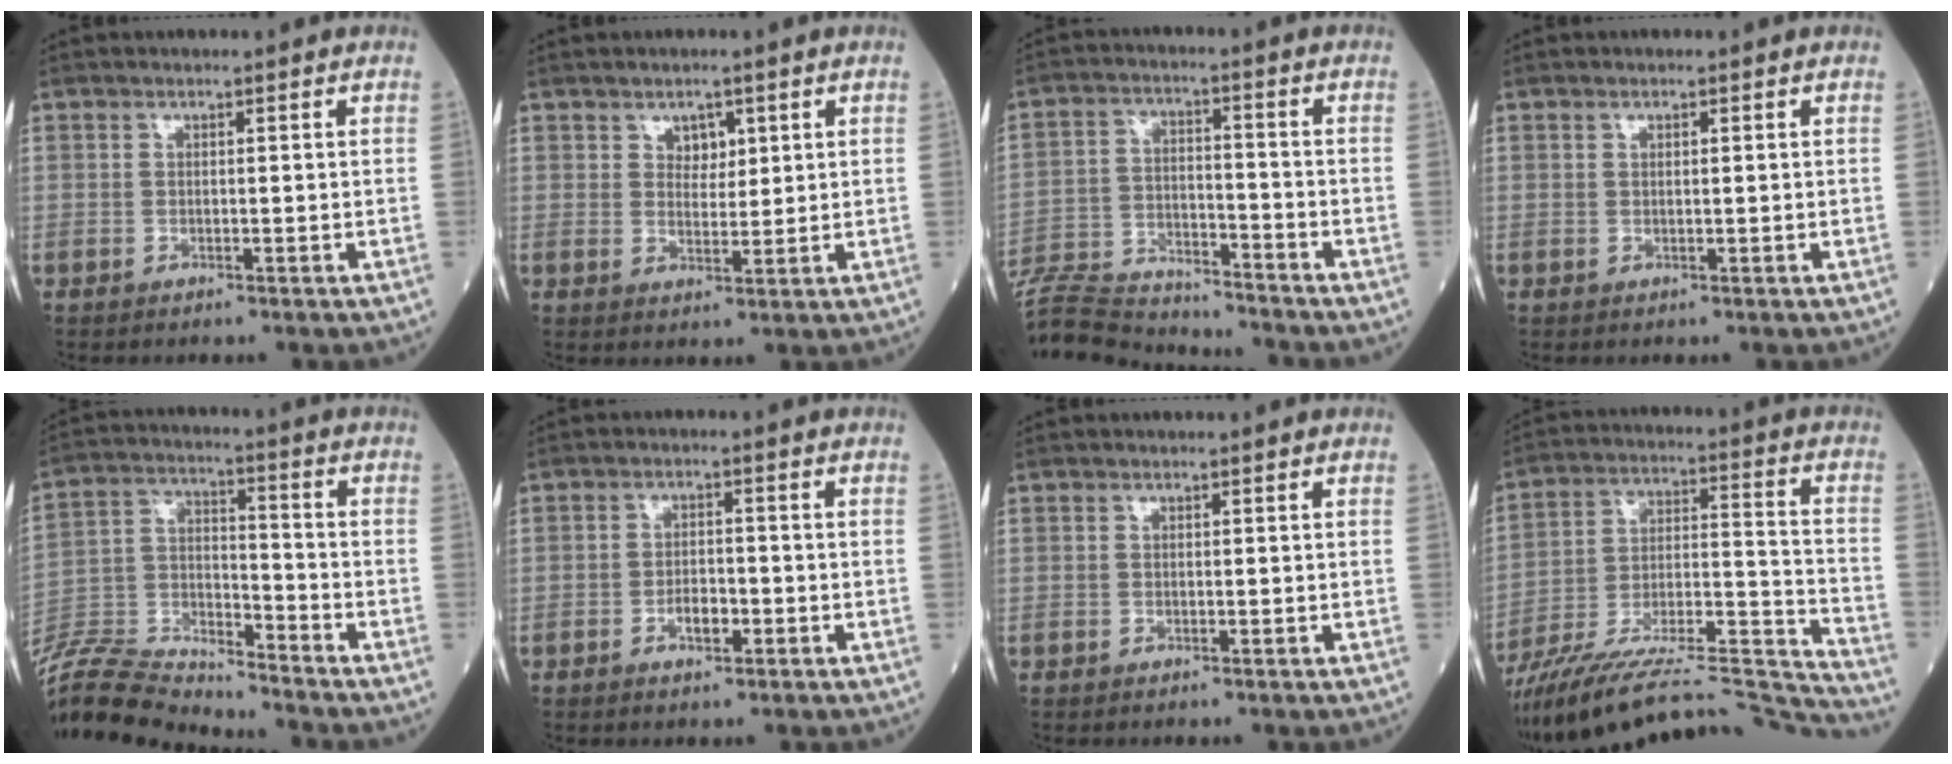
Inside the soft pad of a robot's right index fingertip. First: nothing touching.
{"total": 3.0, "force": [1.6, 1.9, 1.7], "torque": [-0.021, -0.001, 0.027]}
{"total": 14.8, "force": [-14.3, 1.4, 3.4], "torque": [-0.063, 0.006, -0.239]}
{"total": 0.5, "force": [0.3, 0.1, 0.5], "torque": [-0.011, -0.001, 0.005]}
{"total": 17.1, "force": [-16.6, 0.9, 3.9], "torque": [-0.083, 0.012, -0.295]}
{"total": 3.2, "force": [-1.4, 1.4, 2.5], "torque": [-0.044, 0.004, -0.022]}
{"total": 0.0}
{"total": 27.3, "force": [-26.0, -0.1, 8.4], "torque": [-0.116, 0.003, -0.396]}